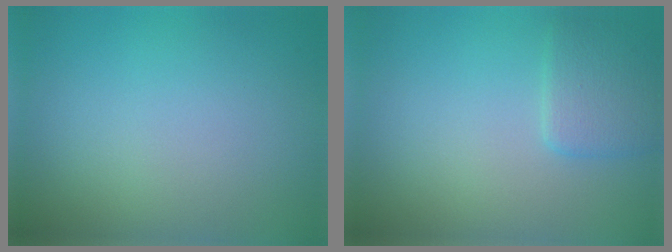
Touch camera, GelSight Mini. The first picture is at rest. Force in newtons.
{"total": 2.6, "press": 2.6, "slide": 0.1}